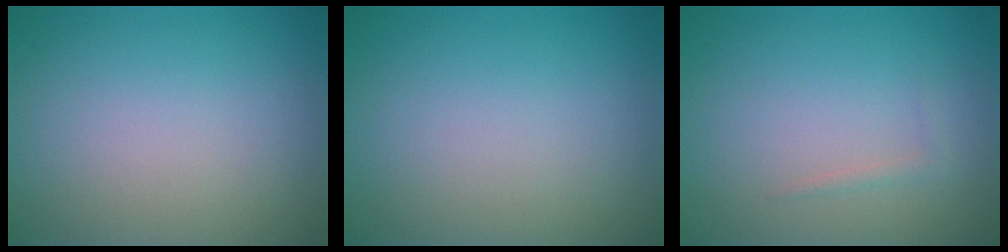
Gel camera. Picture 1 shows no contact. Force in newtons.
{"total": 0.0}
{"total": 0.6, "press": 0.6, "slide": 0.0}